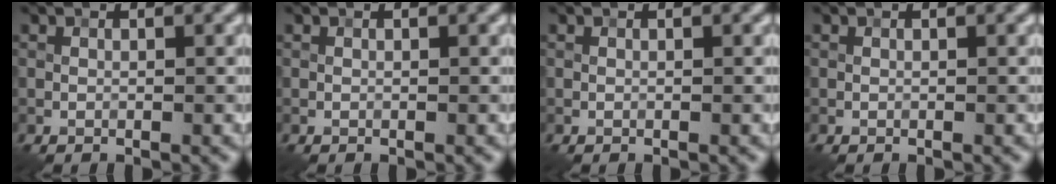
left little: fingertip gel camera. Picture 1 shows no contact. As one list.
[{"total": 0.0}, {"total": 0.0}, {"total": 0.0}]